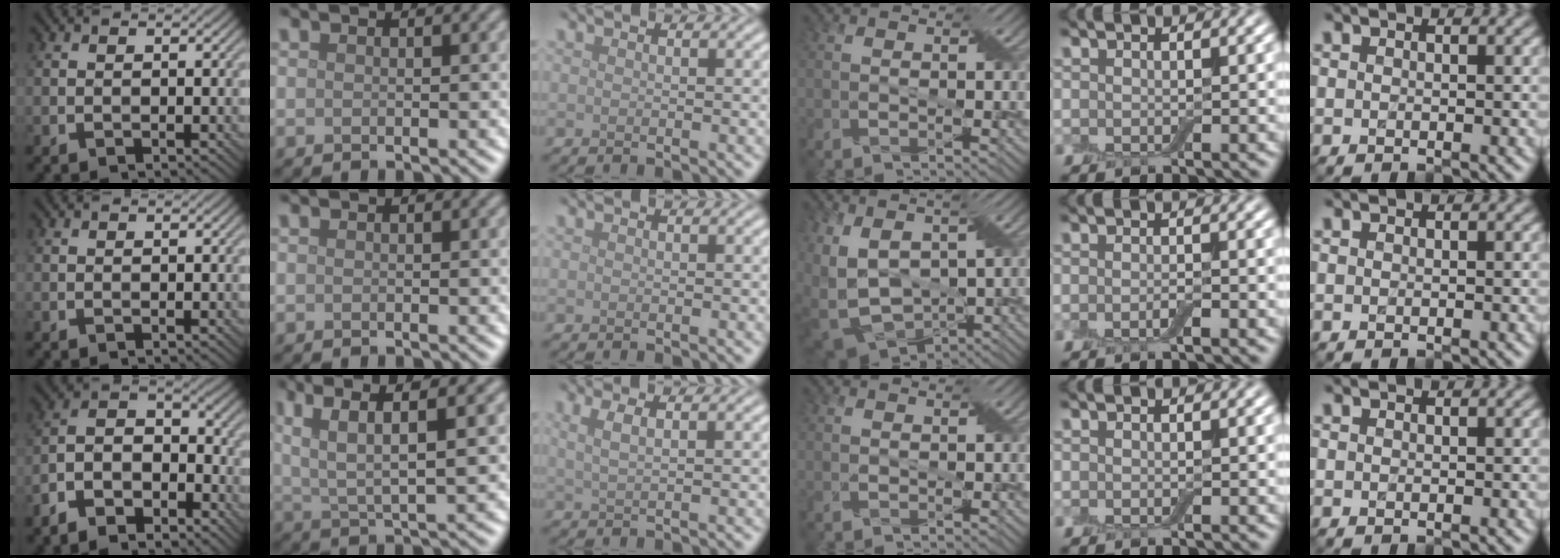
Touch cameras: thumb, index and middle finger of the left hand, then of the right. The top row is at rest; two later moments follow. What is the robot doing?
{"motion": "extract", "object": "backpack"}